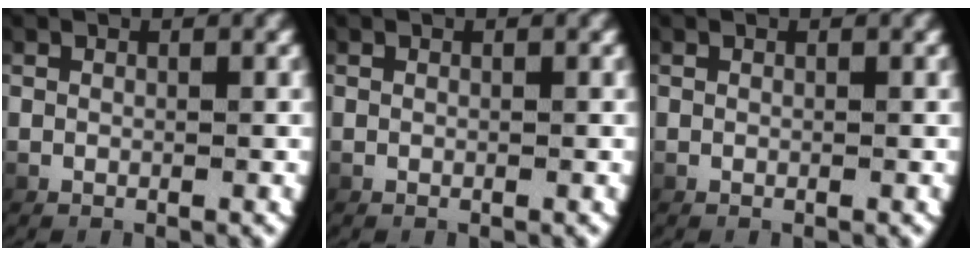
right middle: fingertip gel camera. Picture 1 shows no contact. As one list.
[{"total": 0.0}, {"total": 0.0}]